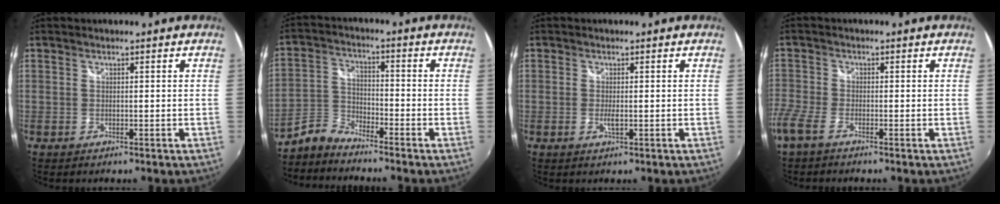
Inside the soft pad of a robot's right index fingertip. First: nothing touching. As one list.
[{"total": 5.1, "force": [-4.8, 1.2, 1.3], "torque": [-0.028, 0.012, -0.109]}, {"total": 1.6, "force": [-0.3, 0.4, 1.6], "torque": [-0.030, -0.003, -0.005]}, {"total": 5.9, "force": [-4.1, 2.0, 3.6], "torque": [-0.100, -0.017, -0.093]}]